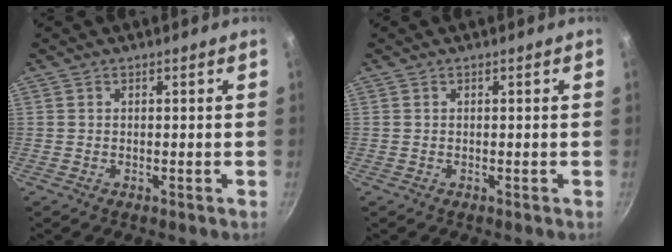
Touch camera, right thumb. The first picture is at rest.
{"total": 0.0}